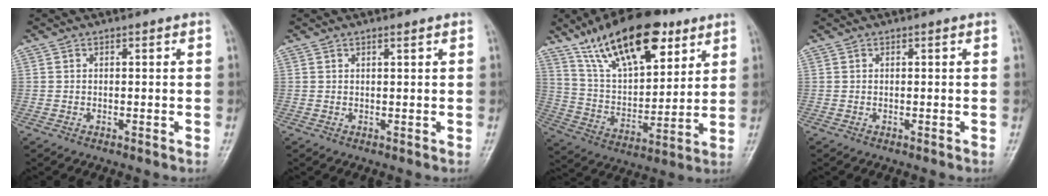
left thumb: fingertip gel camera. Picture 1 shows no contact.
{"total": 0.7, "force": [0.5, 0.1, 0.5], "torque": [-0.007, -0.001, 0.008]}
{"total": 21.0, "force": [12.7, 9.3, 14.0], "torque": [-0.198, -0.047, 0.229]}
{"total": 0.0}